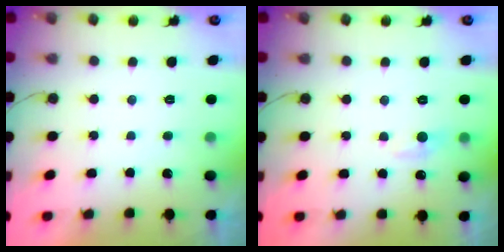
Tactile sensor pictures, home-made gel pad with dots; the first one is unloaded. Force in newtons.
{"total": 7.2, "press": 7.1, "slide": 0.8}